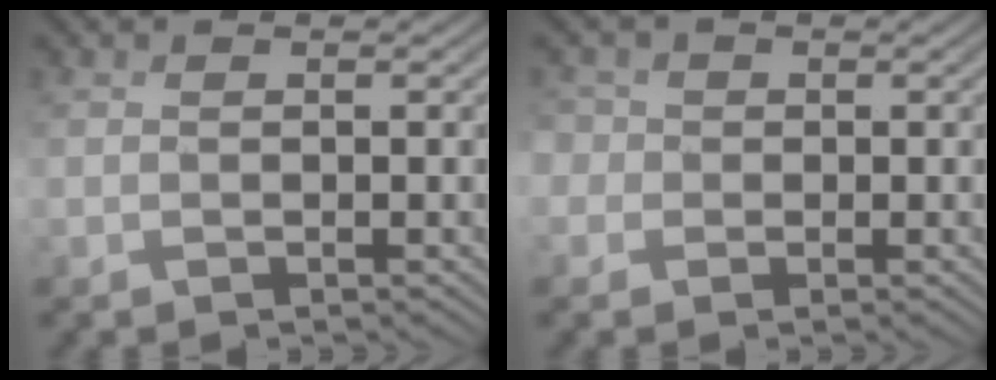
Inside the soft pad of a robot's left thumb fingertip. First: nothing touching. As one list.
[{"total": 3.5, "force": [0.5, 3.4, 1.0], "torque": [-0.036, 0.010, -0.017]}]